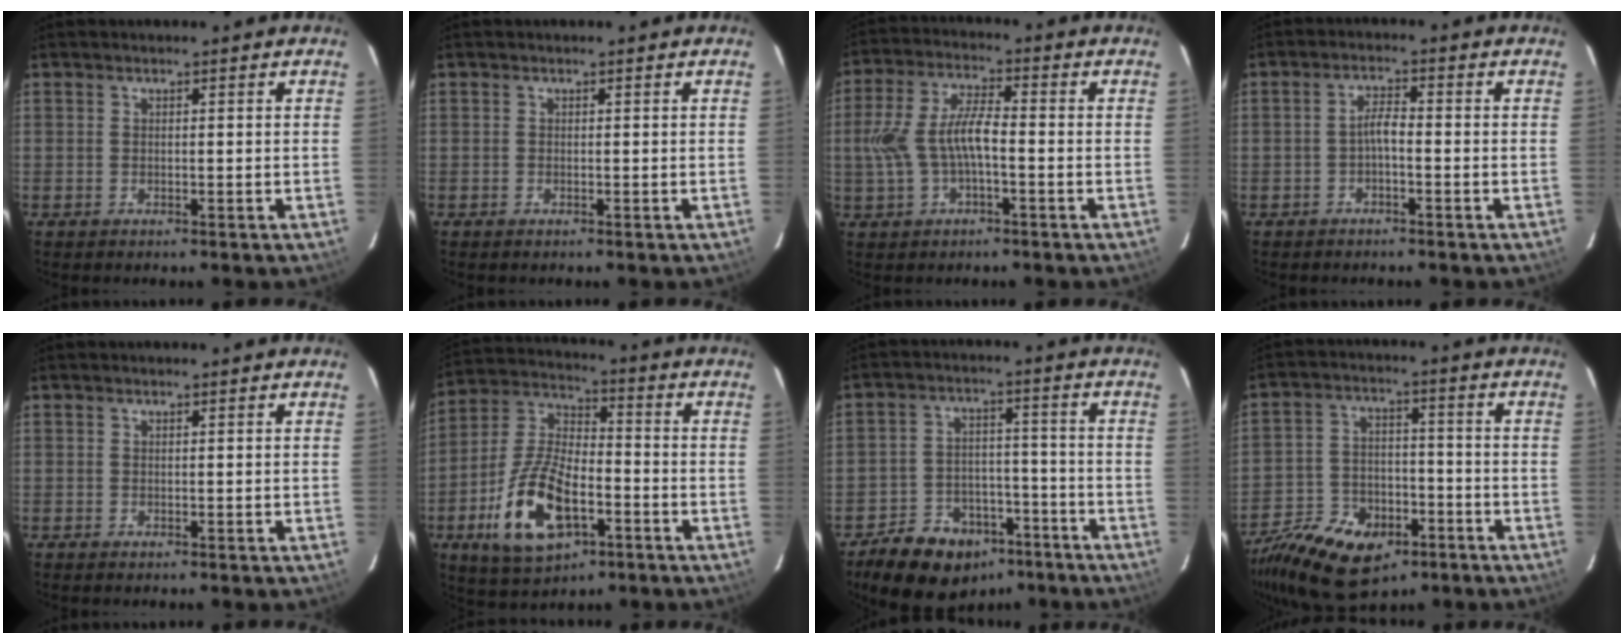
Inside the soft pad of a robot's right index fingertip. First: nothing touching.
{"total": 0.0}
{"total": 9.3, "force": [-1.8, 3.7, 8.3], "torque": [-0.178, 0.011, -0.029]}
{"total": 2.5, "force": [-1.2, 0.6, 2.1], "torque": [-0.044, 0.010, -0.024]}
{"total": 0.0}
{"total": 16.9, "force": [-6.7, 8.4, 13.0], "torque": [-0.273, 0.006, -0.118]}
{"total": 14.4, "force": [-9.8, 9.1, 5.4], "torque": [-0.125, 0.028, -0.131]}
{"total": 19.5, "force": [-10.9, 12.0, 10.7], "torque": [-0.257, -0.017, -0.170]}